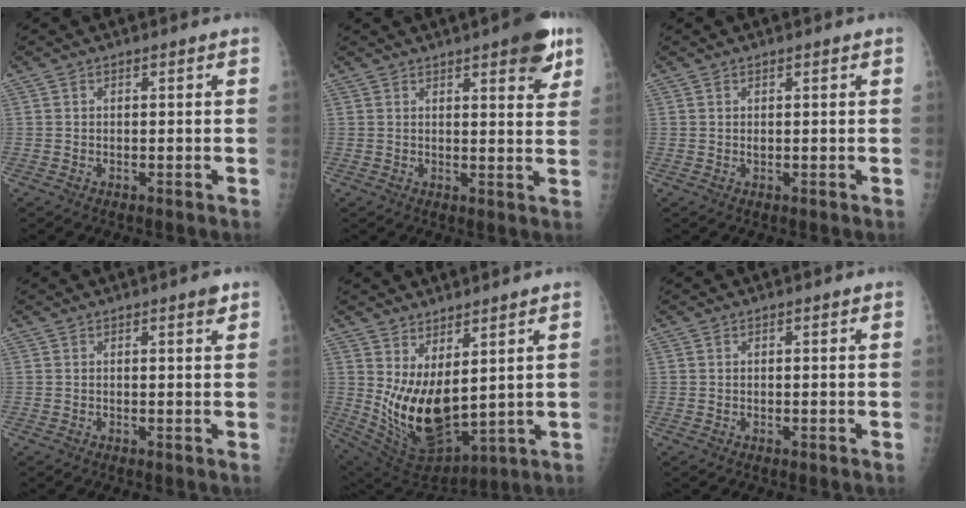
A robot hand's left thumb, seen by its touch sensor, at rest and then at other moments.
{"total": 8.3, "force": [4.8, 2.3, 6.4], "torque": [-0.064, -0.020, 0.057]}
{"total": 0.7, "force": [0.4, 0.3, 0.4], "torque": [-0.001, -0.004, 0.007]}
{"total": 1.2, "force": [0.8, 0.1, 0.9], "torque": [-0.012, -0.005, 0.011]}
{"total": 13.8, "force": [3.0, 6.6, 11.7], "torque": [-0.193, -0.053, 0.082]}
{"total": 0.0}